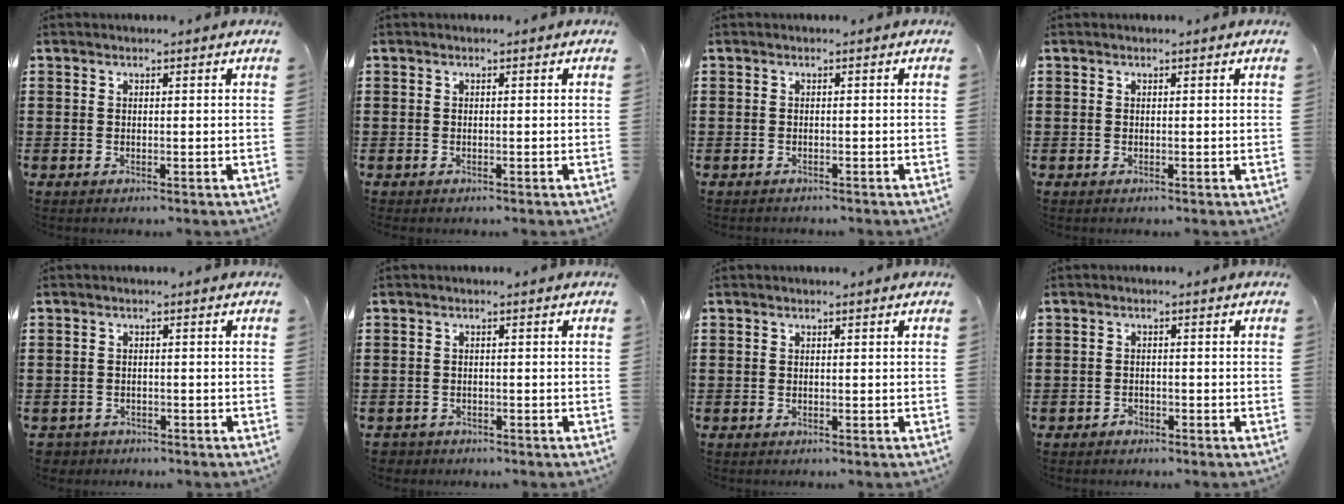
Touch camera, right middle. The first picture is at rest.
{"total": 0.0}
{"total": 0.6, "force": [-0.6, 0.1, 0.0], "torque": [-0.001, 0.002, -0.014]}
{"total": 0.0}
{"total": 1.4, "force": [-1.3, 0.5, -0.2], "torque": [-0.005, -0.001, -0.029]}
{"total": 1.1, "force": [-1.0, 0.5, -0.1], "torque": [-0.003, 0.000, -0.023]}
{"total": 0.0}
{"total": 1.2, "force": [-1.0, 0.6, 0.3], "torque": [-0.008, 0.001, -0.022]}